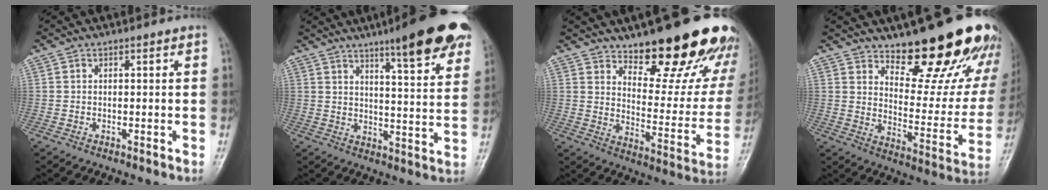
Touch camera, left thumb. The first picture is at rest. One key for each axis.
{"total": 16.6, "fx": 10.5, "fy": 3.0, "fz": 12.5, "tx": -0.139, "ty": -0.047, "tz": 0.139}
{"total": 22.8, "fx": 16.6, "fy": 7.7, "fz": 13.6, "tx": -0.129, "ty": -0.118, "tz": 0.228}
{"total": 22.5, "fx": 16.7, "fy": 8.0, "fz": 12.9, "tx": -0.119, "ty": -0.124, "tz": 0.228}